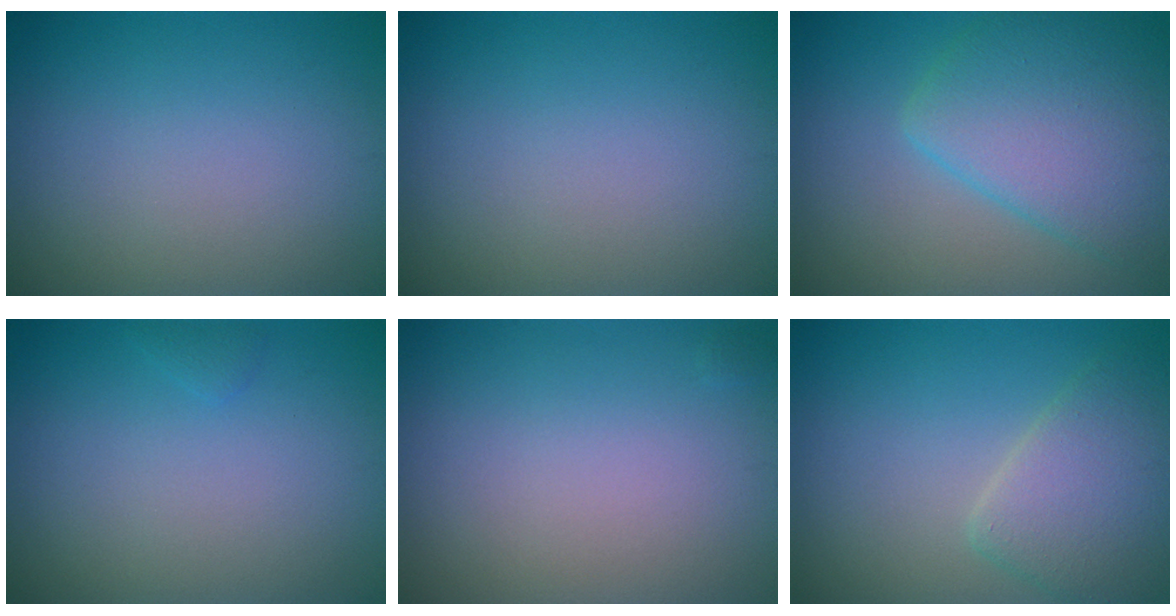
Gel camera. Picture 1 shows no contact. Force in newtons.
{"total": 0.0}
{"total": 7.0, "press": 7.0, "slide": 0.5}
{"total": 0.5, "press": 0.5, "slide": 0.0}
{"total": 0.0}
{"total": 4.4, "press": 4.4, "slide": 0.3}